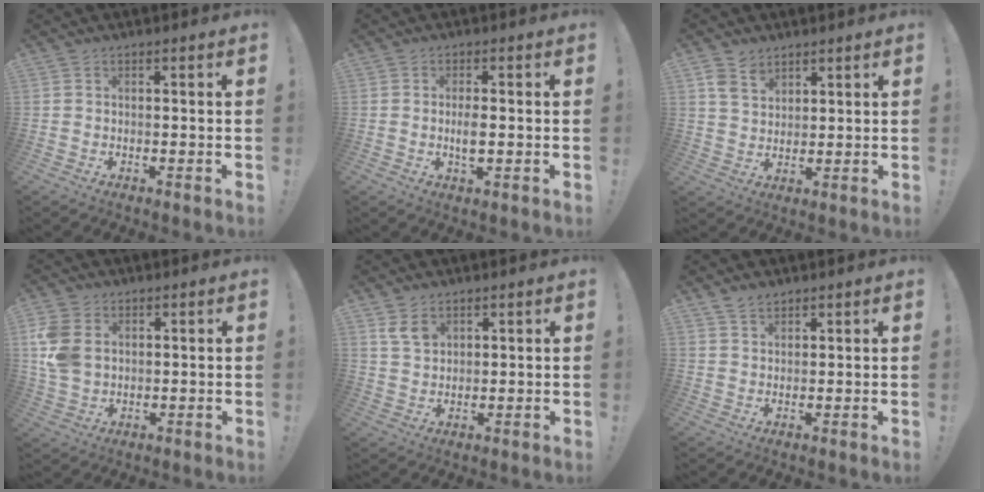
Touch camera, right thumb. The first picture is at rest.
{"total": 3.7, "force": [-0.4, 1.3, 3.4], "torque": [-0.063, -0.002, -0.010]}
{"total": 6.0, "force": [4.3, 3.6, 1.9], "torque": [-0.034, -0.020, 0.084]}
{"total": 9.8, "force": [2.5, 7.2, 6.1], "torque": [-0.132, 0.001, 0.052]}
{"total": 5.2, "force": [3.2, 3.3, 2.4], "torque": [-0.038, -0.014, 0.060]}
{"total": 3.2, "force": [2.7, 1.5, 1.0], "torque": [-0.009, -0.018, 0.048]}